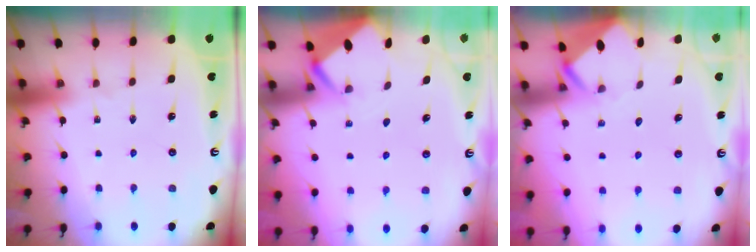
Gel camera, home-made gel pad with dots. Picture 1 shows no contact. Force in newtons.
{"total": 2.8, "press": 2.8, "slide": 0.2}
{"total": 3.4, "press": 3.4, "slide": 0.1}